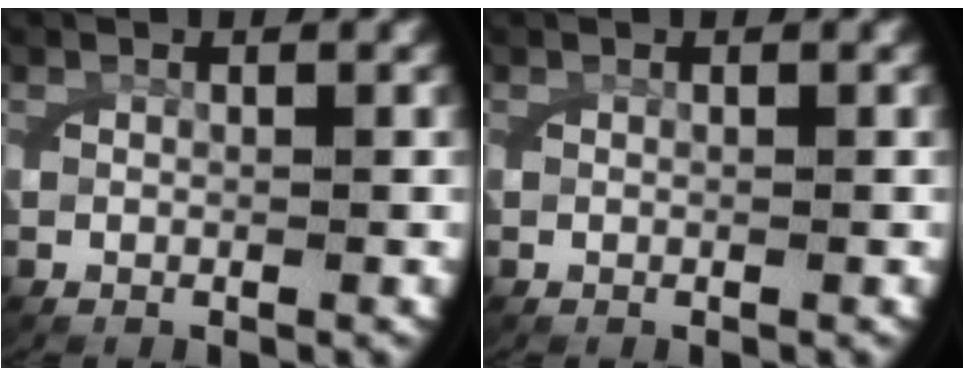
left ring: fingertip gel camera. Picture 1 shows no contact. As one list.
[{"total": 0.0}]